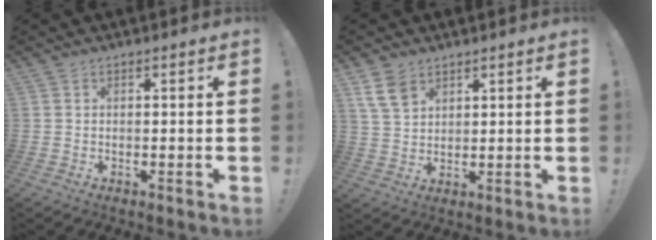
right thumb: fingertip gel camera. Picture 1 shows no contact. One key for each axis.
{"total": 7.2, "fx": 4.5, "fy": 4.3, "fz": 3.8, "tx": -0.068, "ty": -0.015, "tz": 0.091}